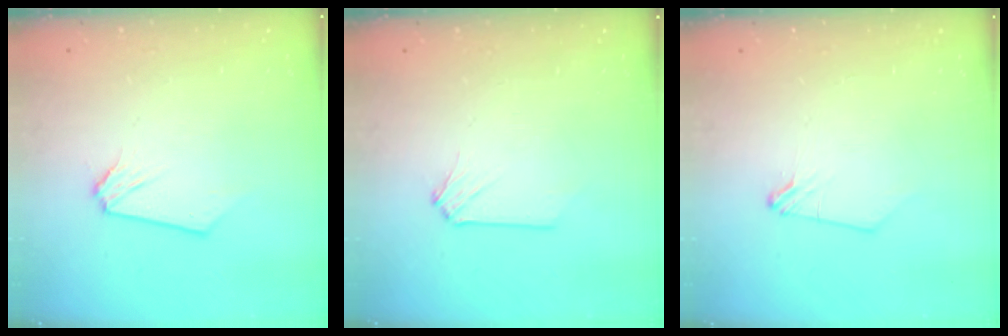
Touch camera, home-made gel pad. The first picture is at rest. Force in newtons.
{"total": 0.0}
{"total": 1.0, "press": 1.0, "slide": 0.1}